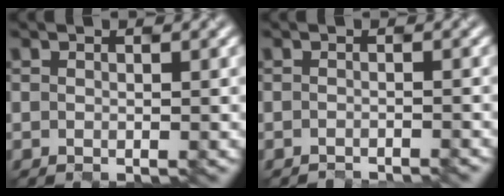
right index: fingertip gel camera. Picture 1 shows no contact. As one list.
[{"total": 0.8, "force": [-0.7, 0.1, 0.3], "torque": [0.006, -0.005, -0.023]}]